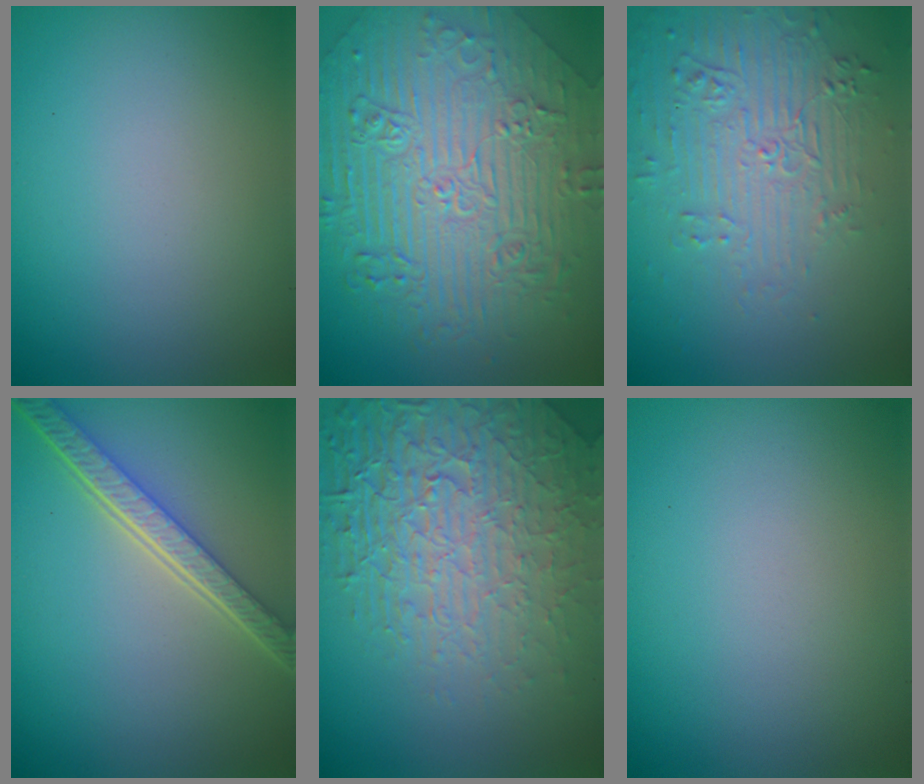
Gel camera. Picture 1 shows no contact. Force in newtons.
{"total": 10.8, "press": 7.5, "slide": 7.7}
{"total": 4.4, "press": 3.4, "slide": 2.8}
{"total": 5.3, "press": 3.9, "slide": 3.5}
{"total": 8.3, "press": 6.0, "slide": 5.7}
{"total": 0.0}